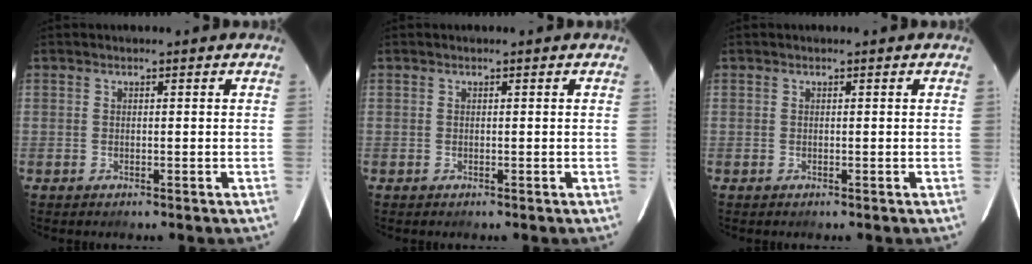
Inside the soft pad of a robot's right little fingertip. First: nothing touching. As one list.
[{"total": 0.0}, {"total": 0.0}]